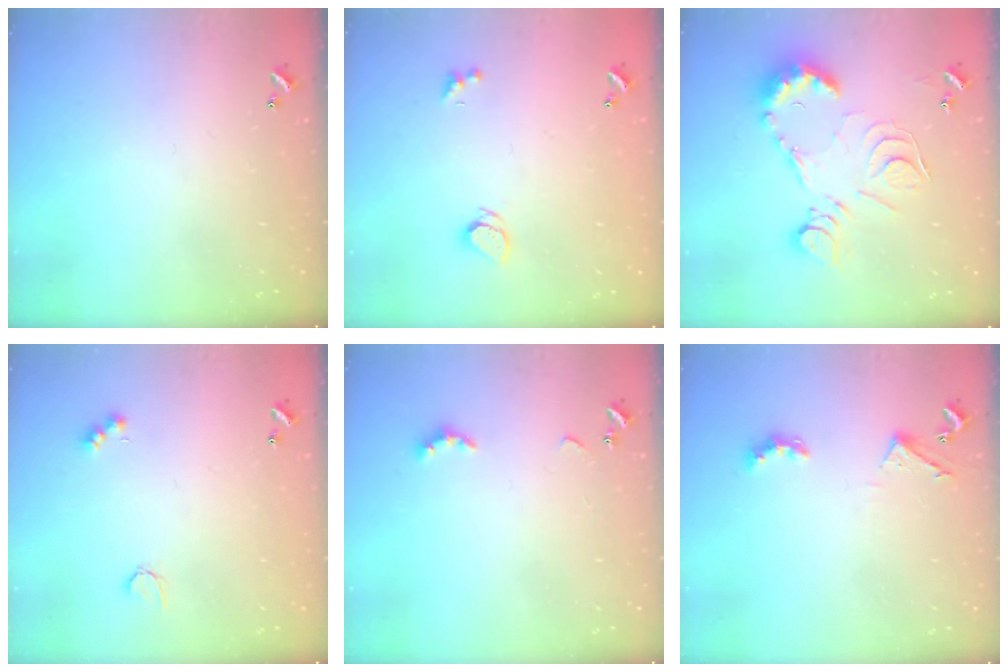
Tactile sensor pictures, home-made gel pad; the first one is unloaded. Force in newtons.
{"total": 1.9, "press": 1.8, "slide": 0.3}
{"total": 14.1, "press": 14.1, "slide": 1.0}
{"total": 5.7, "press": 5.6, "slide": 0.8}
{"total": 2.9, "press": 2.8, "slide": 0.6}
{"total": 2.8, "press": 2.8, "slide": 0.6}